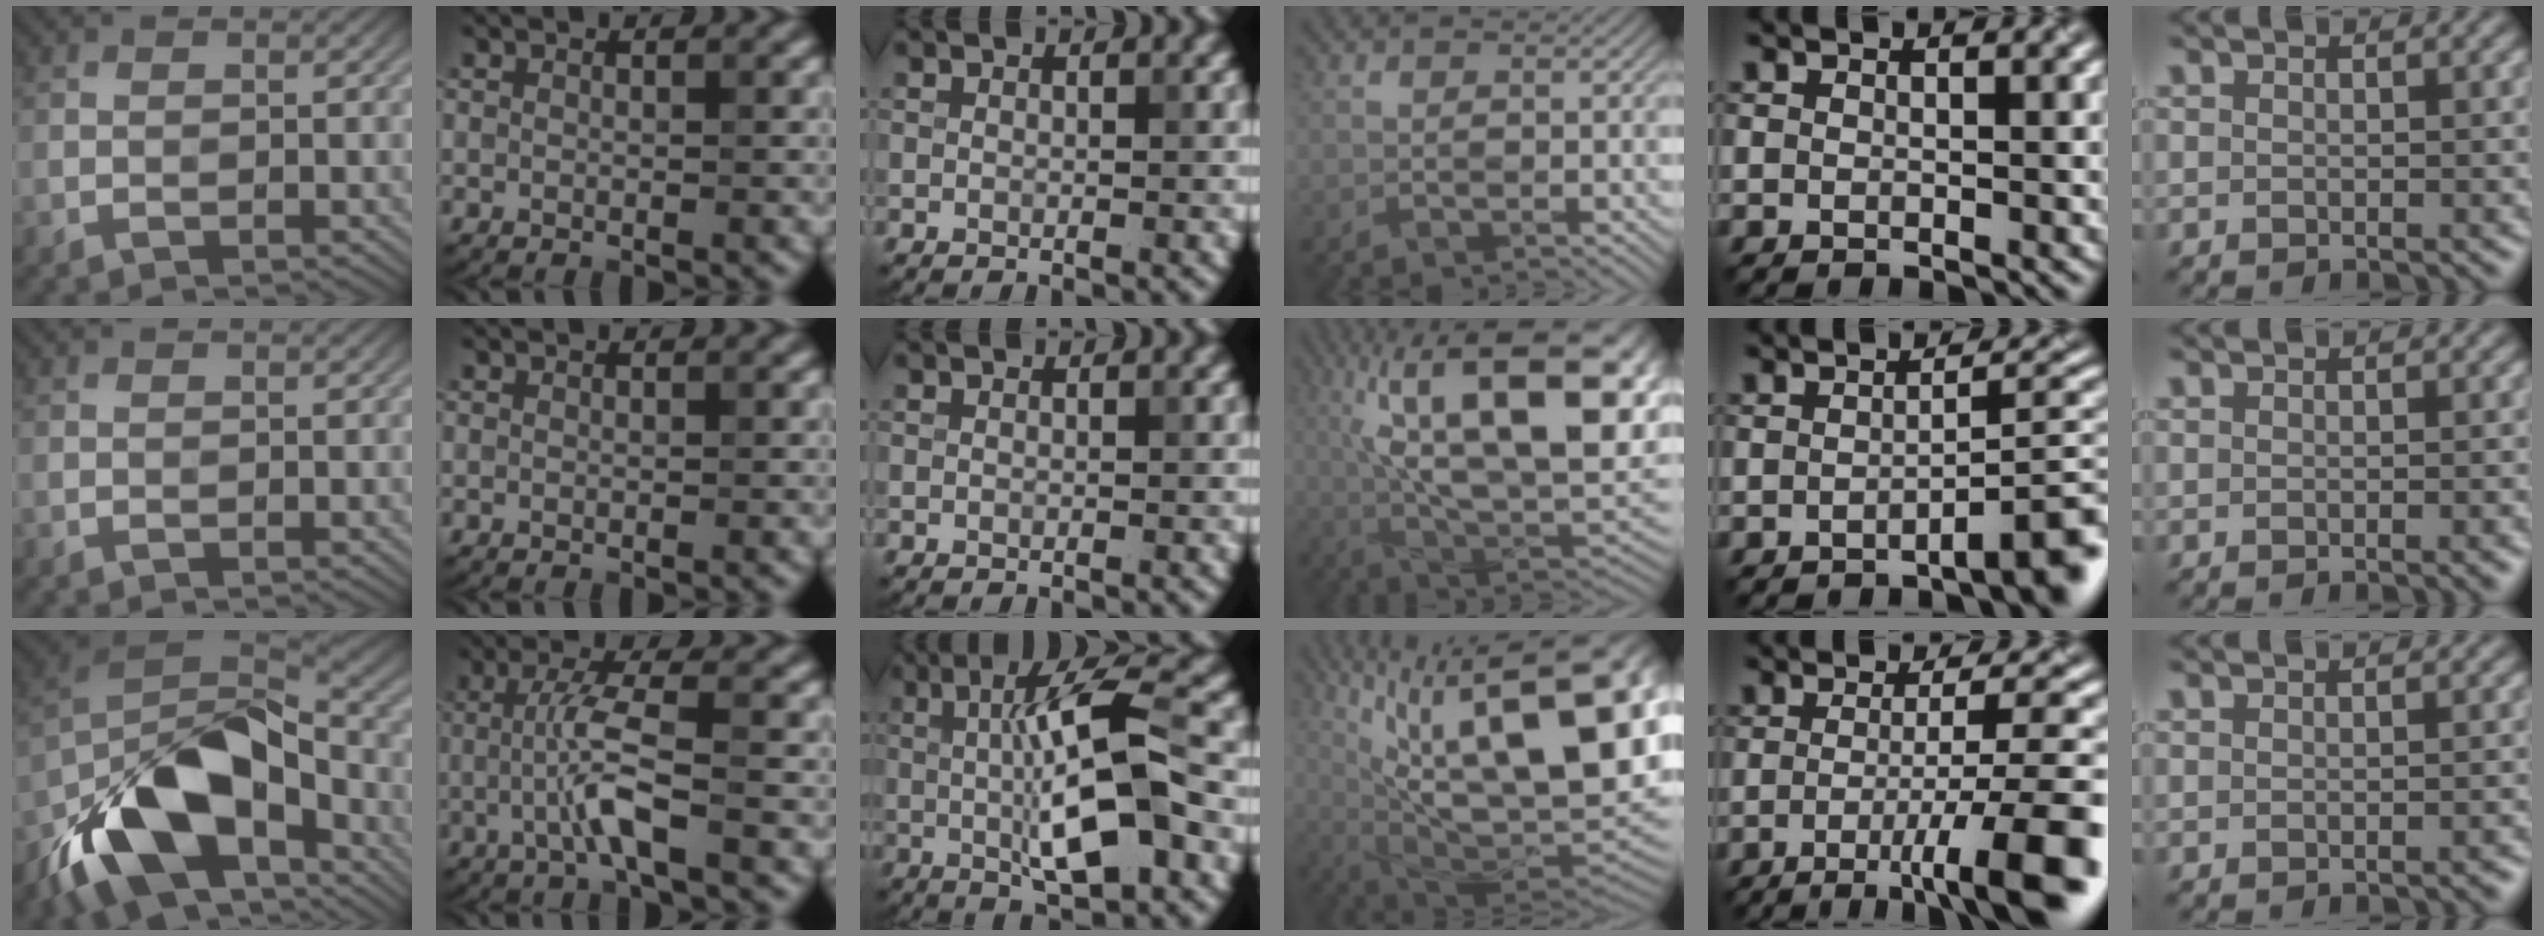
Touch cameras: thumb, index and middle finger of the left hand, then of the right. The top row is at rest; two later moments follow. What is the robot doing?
{"motion": "wrap", "object": "ethernet cable"}